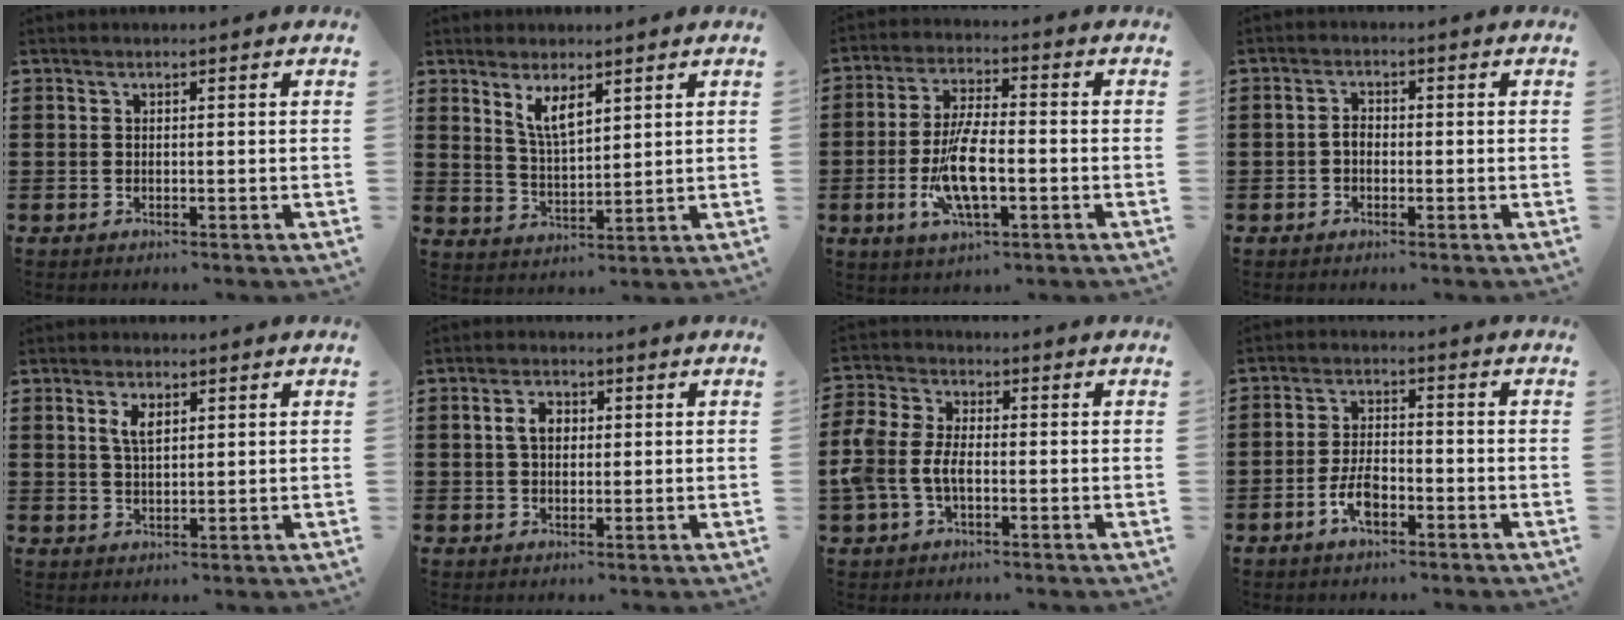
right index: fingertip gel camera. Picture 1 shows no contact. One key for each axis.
{"total": 5.0, "fx": 3.0, "fy": 1.8, "fz": 3.6, "tx": -0.078, "ty": 0.003, "tz": 0.052}
{"total": 10.0, "fx": -2.3, "fy": 3.2, "fz": 9.2, "tx": -0.189, "ty": -0.011, "tz": -0.042}
{"total": 2.0, "fx": -0.5, "fy": 1.3, "fz": 1.4, "tx": -0.035, "ty": 0.002, "tz": -0.013}
{"total": 3.5, "fx": 1.4, "fy": 1.6, "fz": 2.7, "tx": -0.059, "ty": 0.007, "tz": 0.025}
{"total": 3.7, "fx": 0.6, "fy": 2.4, "fz": 2.7, "tx": -0.059, "ty": 0.014, "tz": 0.007}
{"total": 5.6, "fx": -1.6, "fy": 3.4, "fz": 4.1, "tx": -0.116, "ty": -0.004, "tz": -0.042}
{"total": 5.1, "fx": -2.5, "fy": 2.3, "fz": 3.8, "tx": -0.090, "ty": -0.002, "tz": -0.052}